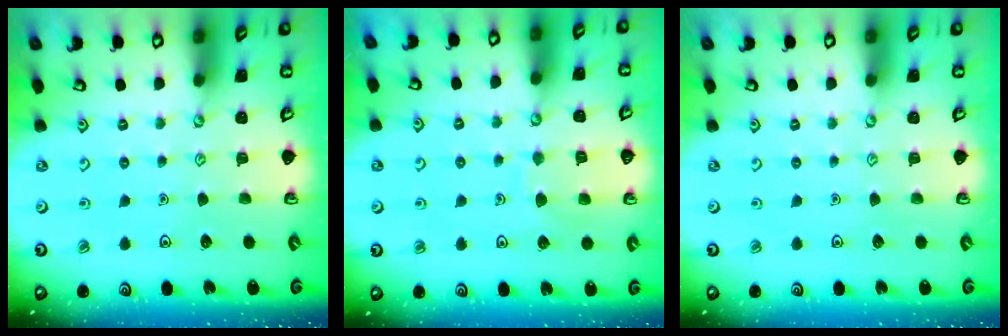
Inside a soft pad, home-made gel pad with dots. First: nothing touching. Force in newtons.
{"total": 6.3, "press": 6.2, "slide": 0.6}
{"total": 0.0}